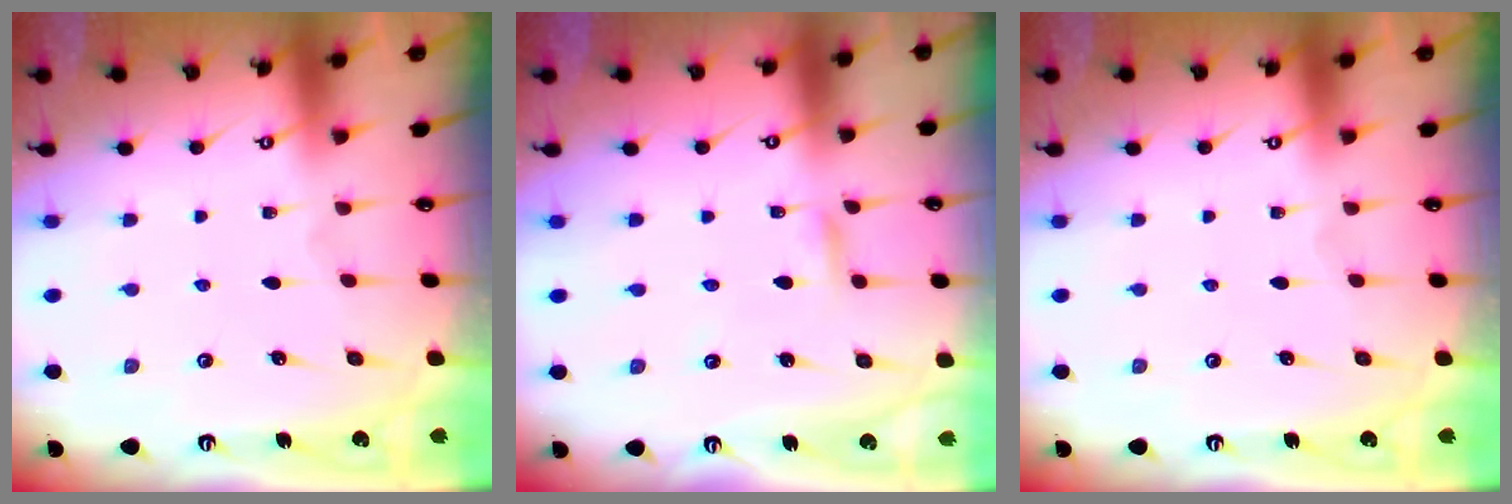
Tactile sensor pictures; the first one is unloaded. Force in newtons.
{"total": 2.4, "press": 2.4, "slide": 0.1}
{"total": 0.0}